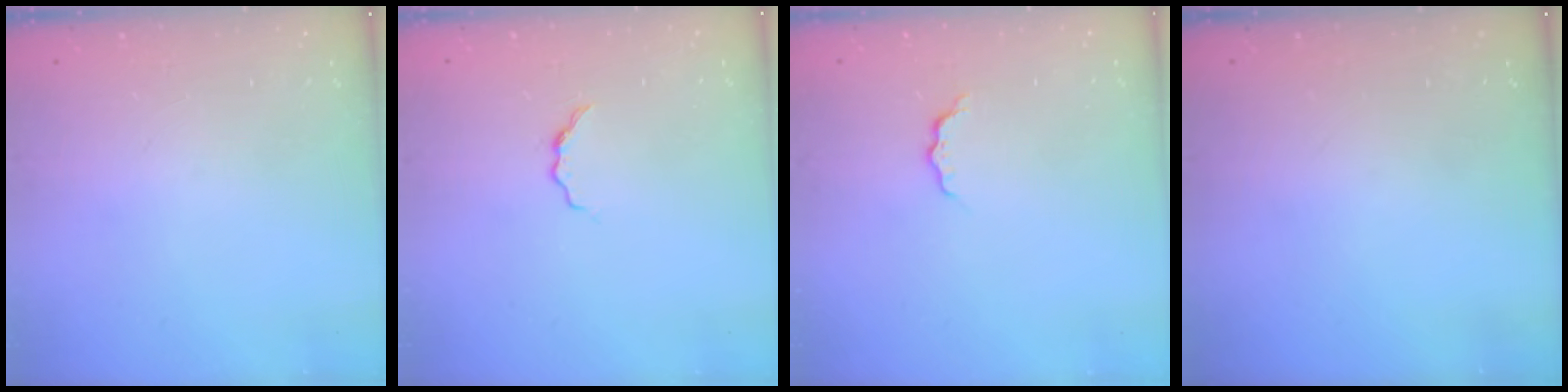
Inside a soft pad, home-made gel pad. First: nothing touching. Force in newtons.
{"total": 4.7, "press": 4.6, "slide": 0.7}
{"total": 3.7, "press": 3.7, "slide": 0.4}
{"total": 0.0}